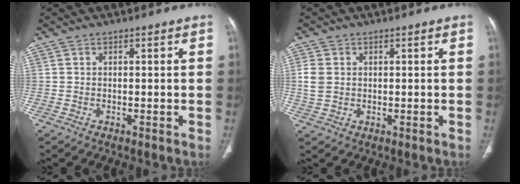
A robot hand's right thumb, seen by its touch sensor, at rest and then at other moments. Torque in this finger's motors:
{"motor_torque": [0.13, -0.14, 0.05, 0.18, 0.02]}